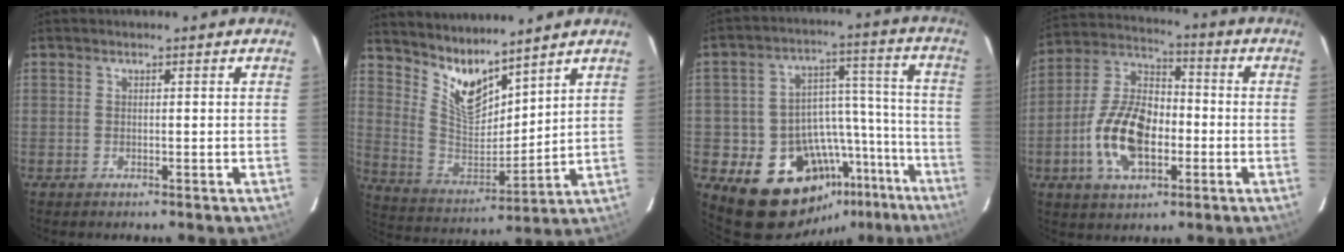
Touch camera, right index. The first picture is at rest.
{"total": 11.2, "force": [9.2, 3.2, 5.5], "torque": [-0.112, -0.019, 0.186]}
{"total": 17.6, "force": [-12.2, 11.5, 5.5], "torque": [-0.090, 0.073, -0.158]}
{"total": 14.9, "force": [-4.2, 8.4, 11.6], "torque": [-0.238, 0.015, -0.073]}